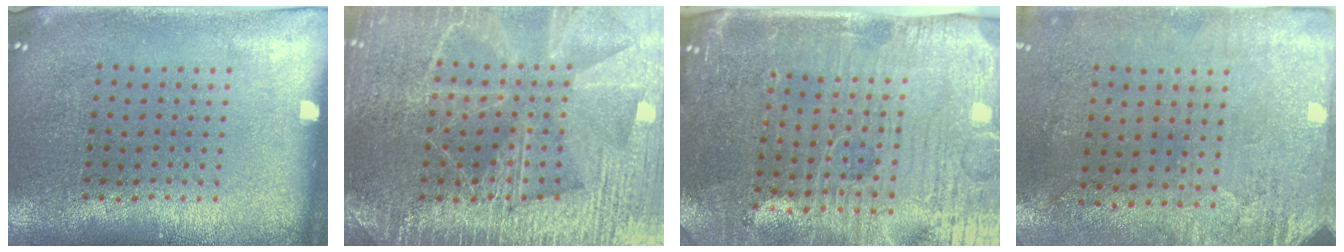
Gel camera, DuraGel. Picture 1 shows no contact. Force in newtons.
{"total": 6.6, "press": 6.5, "slide": 0.9}
{"total": 5.0, "press": 4.5, "slide": 2.2}
{"total": 2.8, "press": 2.4, "slide": 1.5}